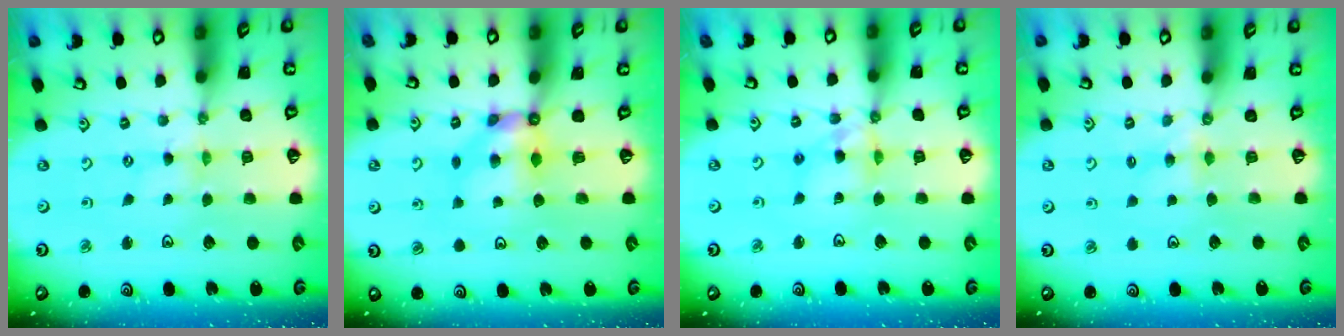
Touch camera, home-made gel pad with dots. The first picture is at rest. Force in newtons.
{"total": 5.7, "press": 5.7, "slide": 0.3}
{"total": 9.2, "press": 9.2, "slide": 0.7}
{"total": 3.6, "press": 3.6, "slide": 0.3}